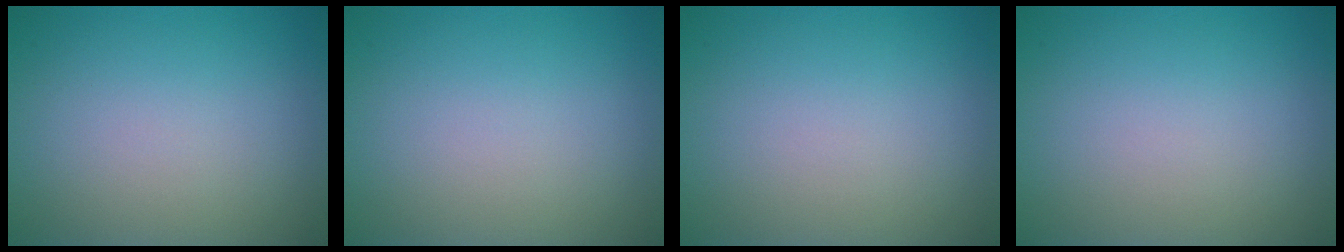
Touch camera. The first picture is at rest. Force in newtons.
{"total": 0.0}
{"total": 0.0}
{"total": 0.0}